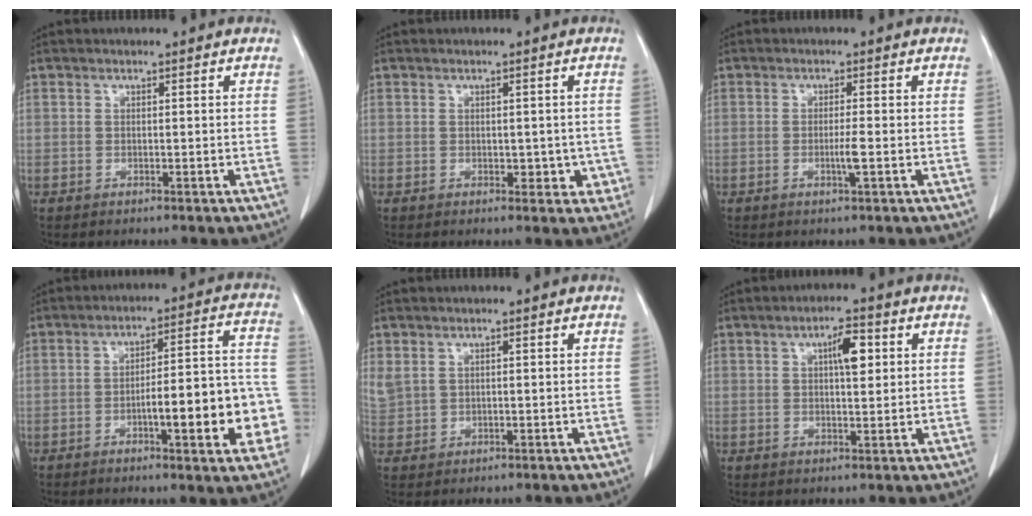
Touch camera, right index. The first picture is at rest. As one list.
[{"total": 3.3, "force": [-0.4, 2.3, 2.3], "torque": [-0.015, 0.009, 0.004]}, {"total": 2.2, "force": [-0.6, -0.2, 2.1], "torque": [-0.041, -0.004, -0.011]}, {"total": 14.1, "force": [-4.0, 2.9, 13.2], "torque": [-0.159, 0.030, -0.051]}, {"total": 3.7, "force": [1.5, 2.7, 2.0], "torque": [-0.062, 0.011, 0.044]}, {"total": 4.7, "force": [1.5, 1.3, 4.2], "torque": [-0.071, 0.007, 0.025]}]